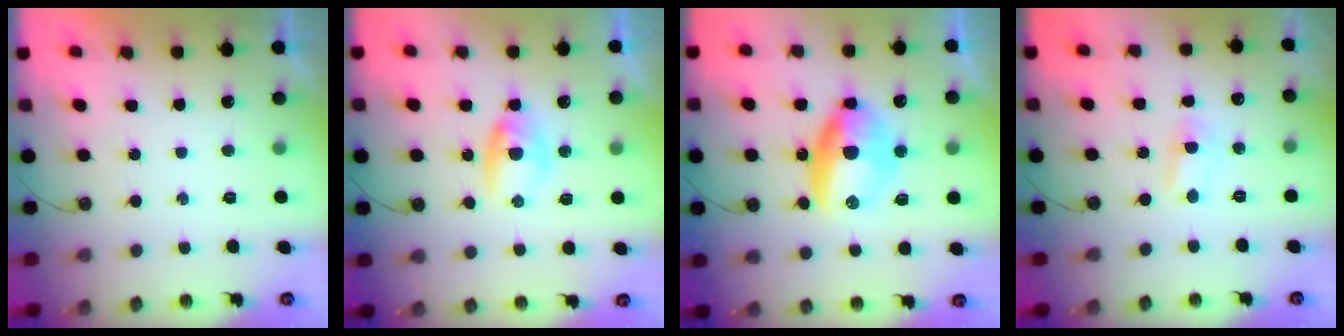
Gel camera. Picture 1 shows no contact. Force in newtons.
{"total": 5.0, "press": 4.9, "slide": 0.6}
{"total": 11.0, "press": 11.0, "slide": 0.8}
{"total": 2.0, "press": 1.9, "slide": 0.7}